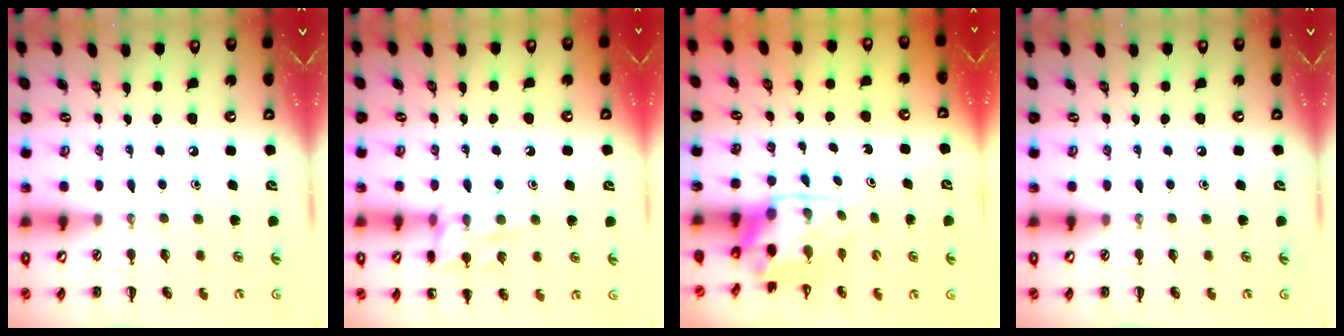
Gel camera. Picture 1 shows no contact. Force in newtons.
{"total": 11.7, "press": 11.7, "slide": 0.6}
{"total": 3.4, "press": 3.3, "slide": 0.6}
{"total": 0.0}